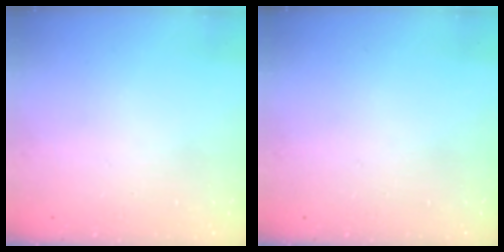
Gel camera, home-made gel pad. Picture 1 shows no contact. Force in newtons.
{"total": 0.0}